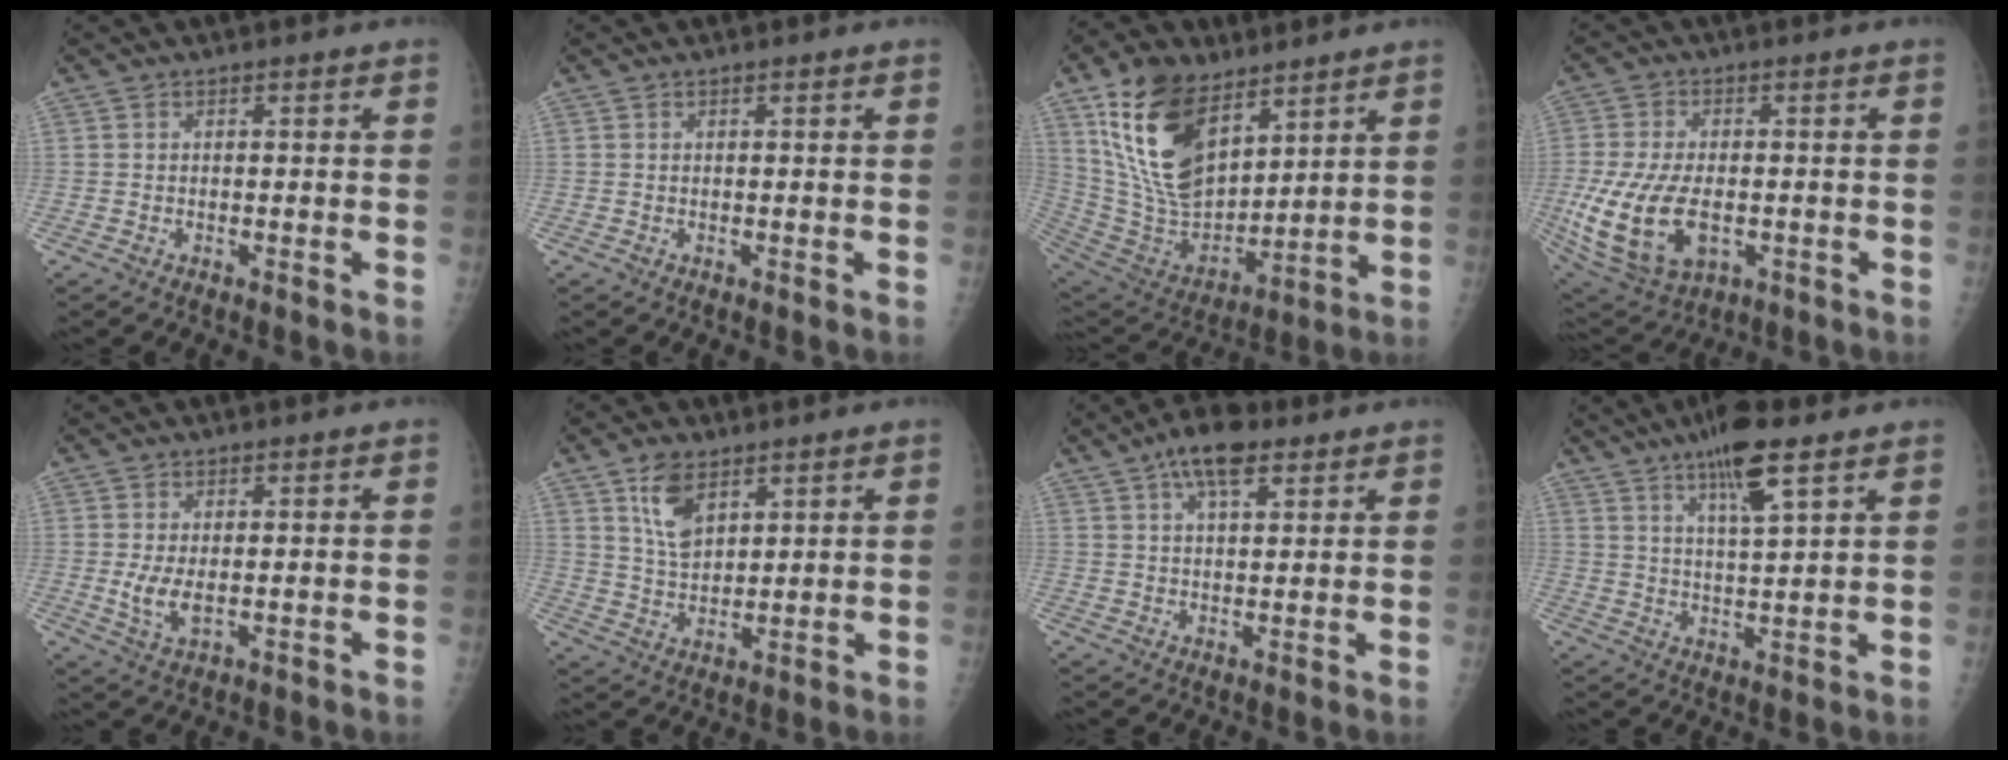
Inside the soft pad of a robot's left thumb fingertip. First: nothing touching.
{"total": 0.0}
{"total": 21.4, "force": [11.0, 11.7, 14.1], "torque": [-0.232, -0.050, 0.218]}
{"total": 16.1, "force": [-3.0, 9.5, 12.7], "torque": [-0.261, -0.010, -0.034]}
{"total": 4.7, "force": [-0.2, 2.4, 4.0], "torque": [-0.075, -0.010, 0.001]}
{"total": 7.9, "force": [4.4, 4.4, 4.9], "torque": [-0.068, -0.025, 0.089]}
{"total": 8.9, "force": [5.1, 4.0, 6.1], "torque": [-0.085, -0.004, 0.085]}
{"total": 9.8, "force": [6.0, 2.0, 7.5], "torque": [-0.125, -0.027, 0.102]}